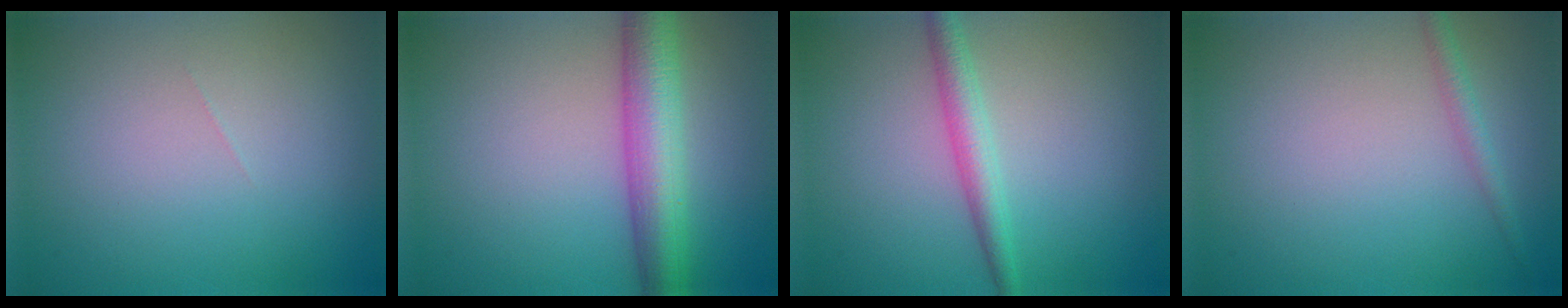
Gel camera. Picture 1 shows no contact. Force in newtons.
{"total": 6.5, "press": 6.5, "slide": 0.2}
{"total": 2.7, "press": 2.7, "slide": 0.0}
{"total": 1.5, "press": 1.5, "slide": 0.0}